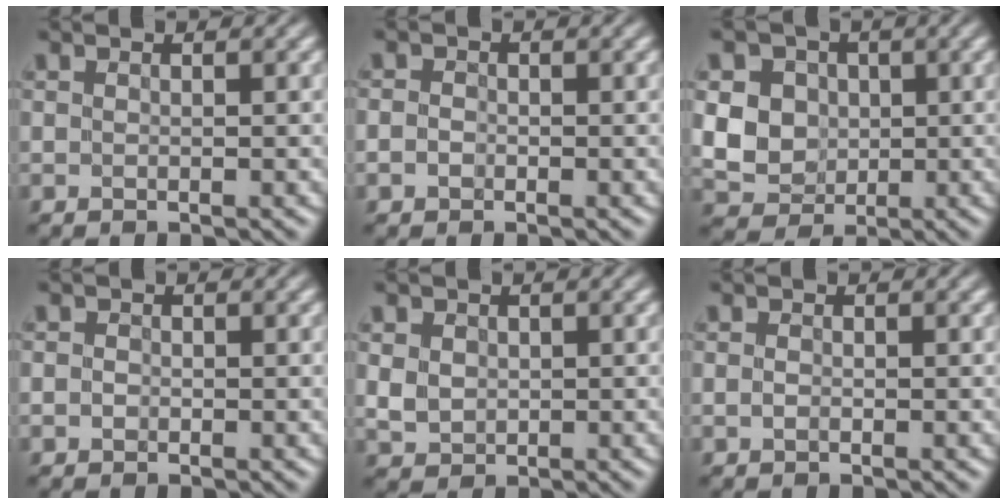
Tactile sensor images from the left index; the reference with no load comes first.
{"total": 1.1, "force": [-0.4, 0.9, 0.5], "torque": [-0.006, -0.002, -0.013]}
{"total": 7.6, "force": [1.4, 6.6, 3.6], "torque": [-0.073, 0.027, 0.018]}
{"total": 0.8, "force": [-0.3, 0.6, 0.3], "torque": [-0.004, -0.003, -0.009]}
{"total": 2.2, "force": [0.4, 1.9, 1.0], "torque": [-0.025, -0.002, 0.010]}
{"total": 0.6, "force": [-0.2, 0.4, 0.4], "torque": [-0.009, 0.000, -0.006]}